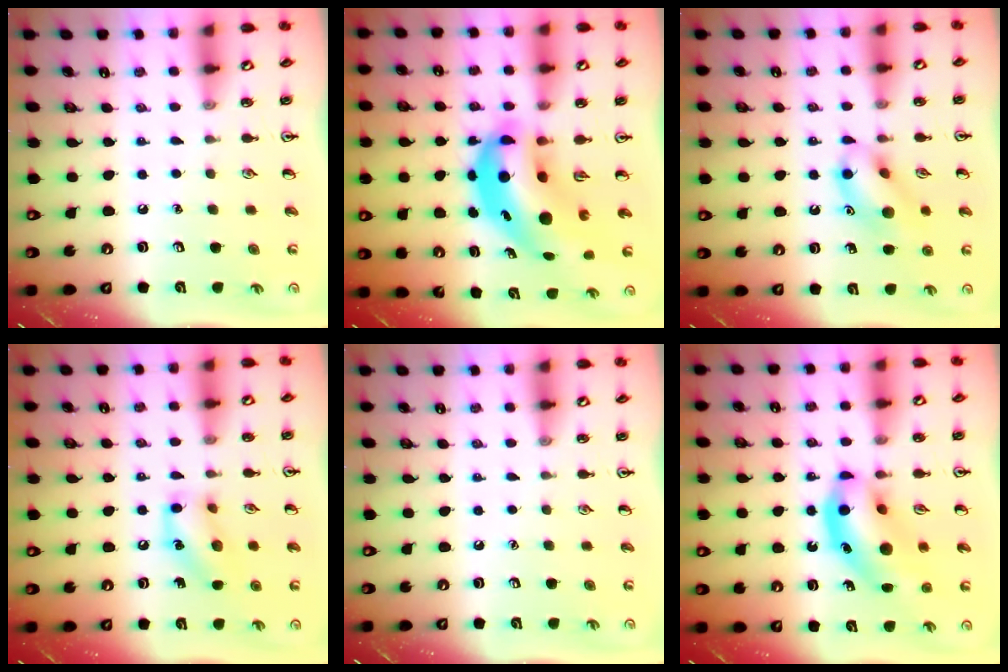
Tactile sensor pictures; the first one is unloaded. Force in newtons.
{"total": 12.6, "press": 12.1, "slide": 3.6}
{"total": 12.8, "press": 12.7, "slide": 1.1}
{"total": 11.6, "press": 11.4, "slide": 1.9}
{"total": 0.0}
{"total": 13.2, "press": 12.6, "slide": 3.9}